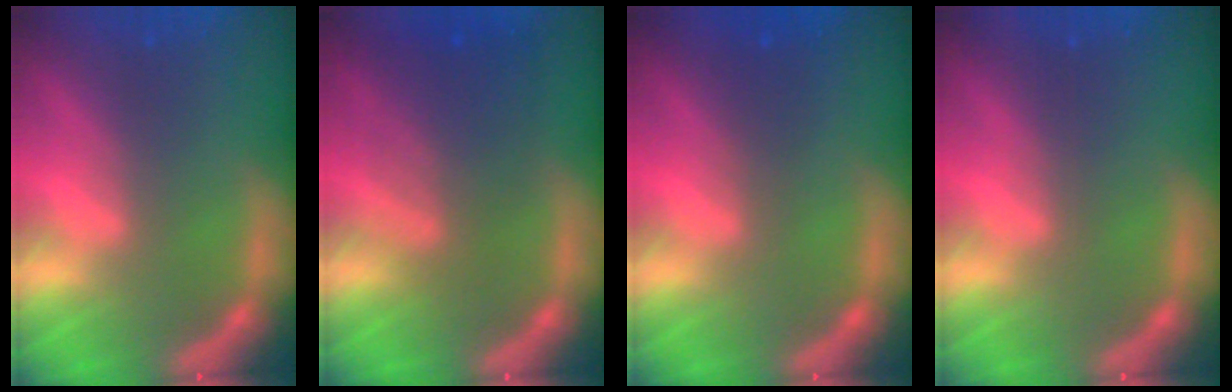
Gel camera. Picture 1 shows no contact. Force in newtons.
{"total": 6.1}
{"total": 1.5}
{"total": 0.0}